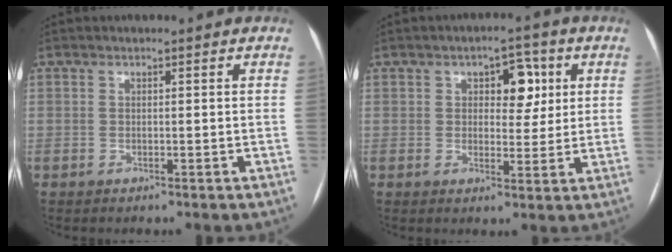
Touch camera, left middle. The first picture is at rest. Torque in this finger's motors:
{"motor_torque": [0.52, -0.10, 0.05, 0.07]}